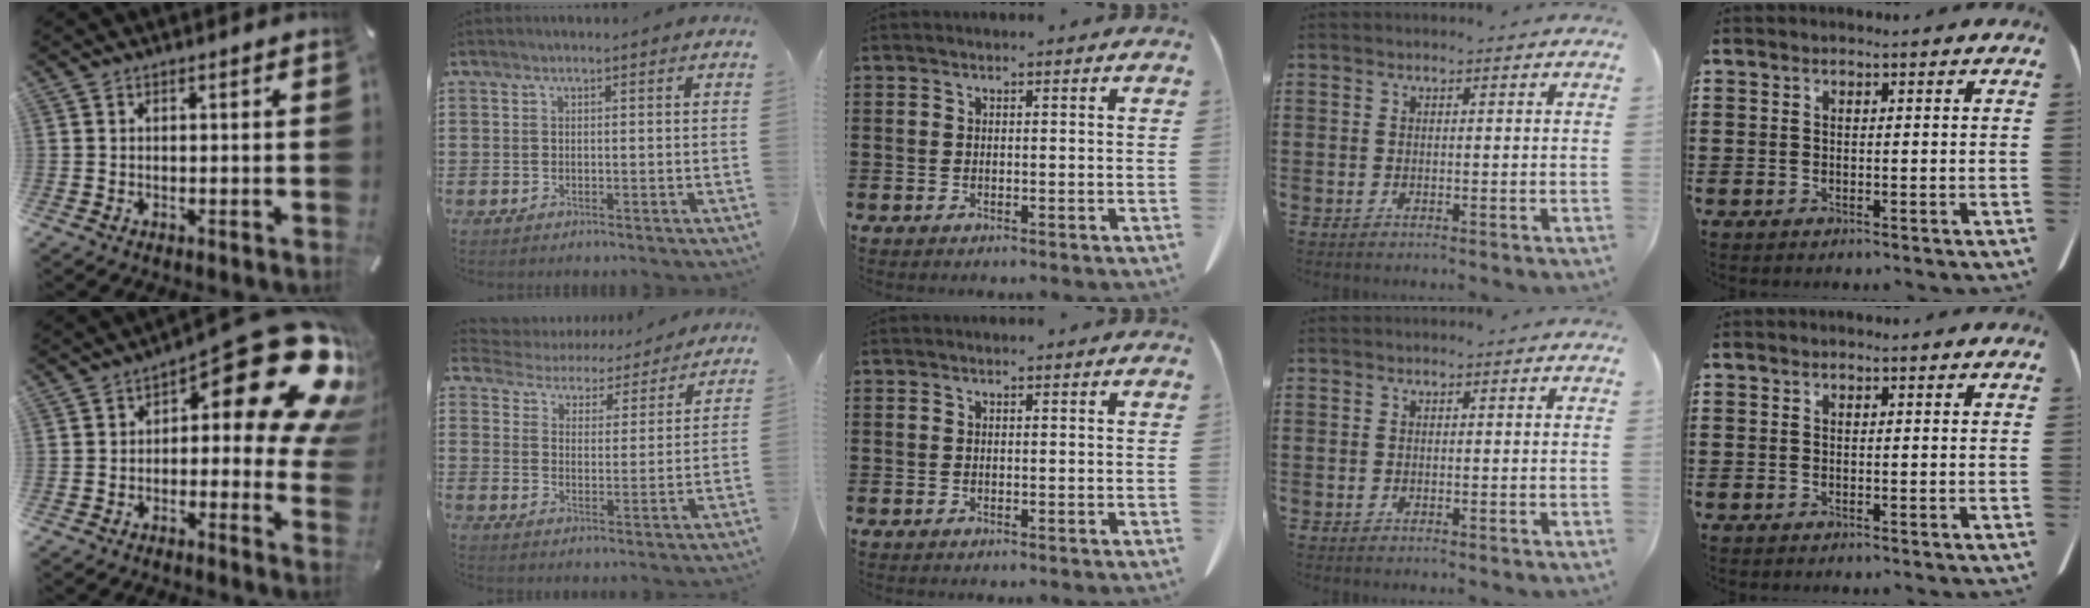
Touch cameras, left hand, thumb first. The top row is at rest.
{"thumb": {"total": 22.2, "force": [10.4, 8.3, 17.8], "torque": [-0.213, -0.079, 0.175]}, "index": {"total": 4.2, "force": [4.2, 0.3, -0.2], "torque": [-0.026, -0.037, 0.066]}}